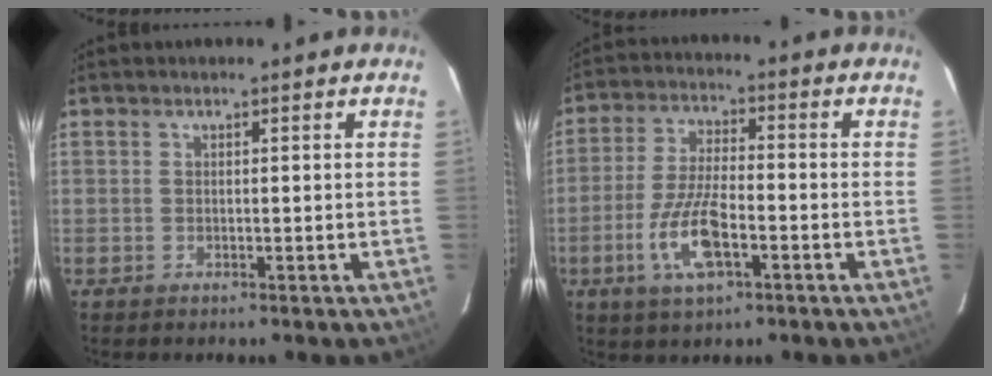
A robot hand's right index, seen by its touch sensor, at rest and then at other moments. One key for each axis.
{"total": 10.3, "fx": -4.2, "fy": 3.4, "fz": 8.8, "tx": -0.185, "ty": -0.007, "tz": -0.078}